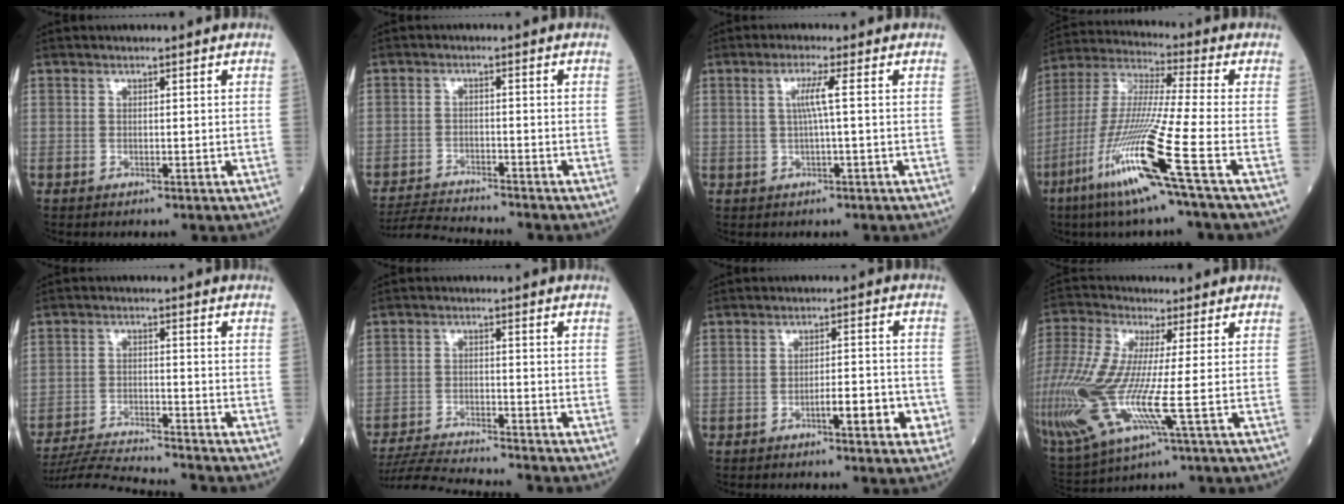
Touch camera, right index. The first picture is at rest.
{"total": 6.7, "force": [-6.5, -0.8, 0.9], "torque": [-0.017, -0.014, -0.115]}
{"total": 3.2, "force": [0.4, -0.7, 3.1], "torque": [-0.064, 0.004, 0.007]}
{"total": 17.8, "force": [-8.1, -1.4, 15.8], "torque": [-0.342, -0.040, -0.161]}
{"total": 11.7, "force": [-11.1, -1.2, 3.5], "torque": [-0.052, -0.013, -0.187]}
{"total": 10.6, "force": [-10.0, -0.9, 3.6], "torque": [-0.056, -0.017, -0.166]}
{"total": 5.8, "force": [-2.4, 1.1, 5.1], "torque": [-0.066, 0.005, -0.032]}
{"total": 24.3, "force": [-4.4, 6.5, 23.0], "torque": [-0.608, -0.039, -0.086]}